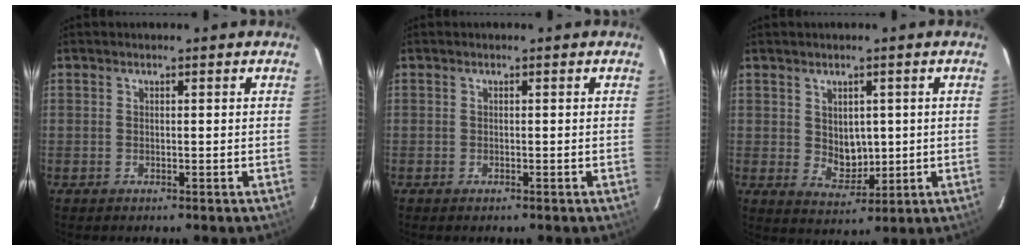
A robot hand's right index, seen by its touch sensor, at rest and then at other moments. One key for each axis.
{"total": 0.5, "fx": -0.4, "fy": 0.2, "fz": 0.2, "tx": -0.005, "ty": -0.002, "tz": -0.008}
{"total": 5.3, "fx": 0.9, "fy": 4.2, "fz": 3.1, "tx": -0.049, "ty": -0.004, "tz": 0.030}